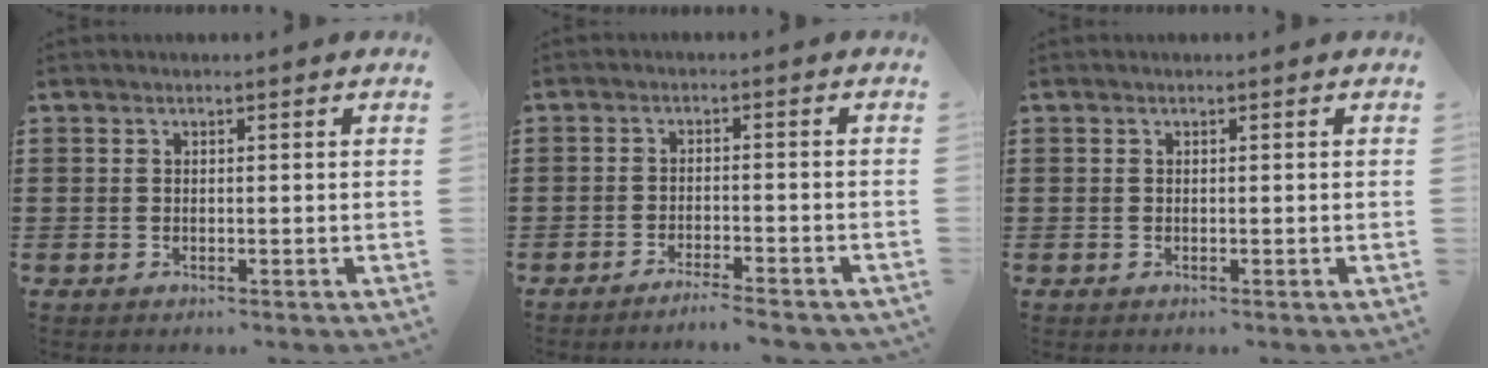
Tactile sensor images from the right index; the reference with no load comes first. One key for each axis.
{"total": 2.7, "fx": -2.6, "fy": -0.3, "fz": 0.6, "tx": -0.012, "ty": -0.001, "tz": -0.053}
{"total": 0.0}